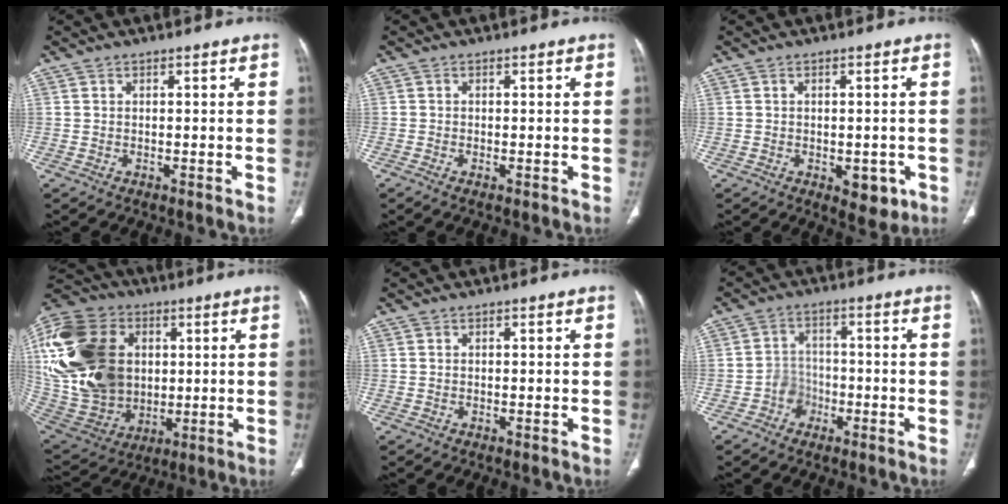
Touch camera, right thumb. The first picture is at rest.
{"total": 0.9, "force": [-0.5, 0.3, 0.7], "torque": [-0.019, -0.002, -0.011]}
{"total": 5.2, "force": [-1.8, 3.0, 4.0], "torque": [-0.027, 0.001, -0.013]}
{"total": 33.4, "force": [5.8, 24.8, 21.6], "torque": [-0.494, 0.037, 0.124]}
{"total": 0.0}
{"total": 4.8, "force": [-2.1, 4.1, 1.2], "torque": [0.006, 0.020, -0.043]}